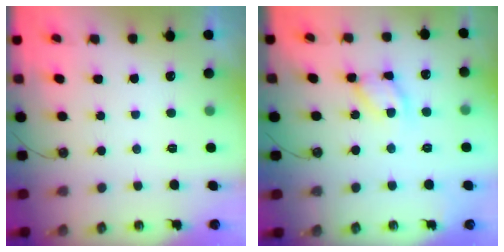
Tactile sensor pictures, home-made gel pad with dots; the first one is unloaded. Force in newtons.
{"total": 10.6, "press": 10.6, "slide": 1.0}